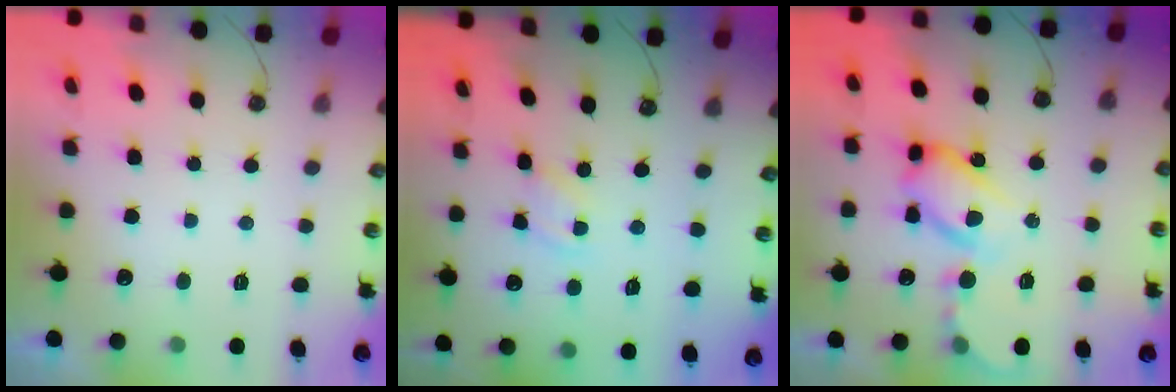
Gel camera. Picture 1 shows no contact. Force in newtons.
{"total": 2.3, "press": 2.3, "slide": 0.4}
{"total": 14.0, "press": 13.9, "slide": 1.4}